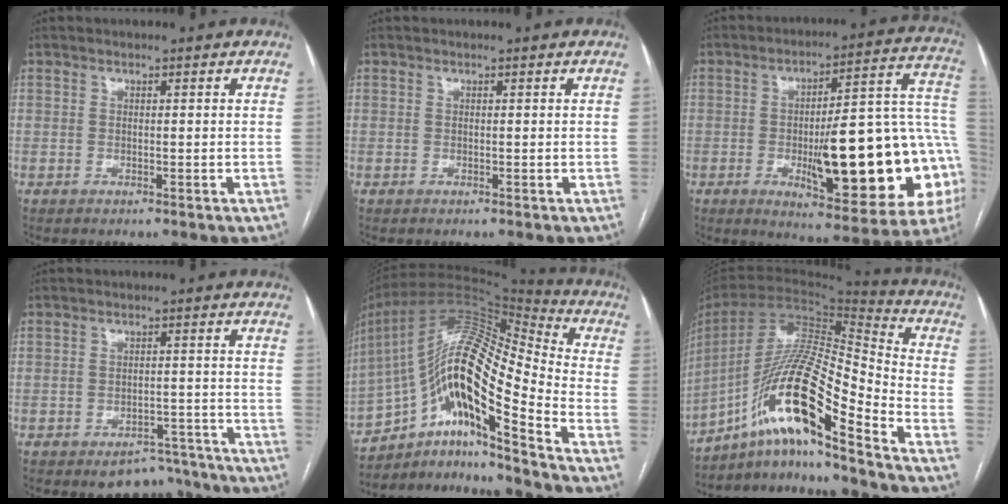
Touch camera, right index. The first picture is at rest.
{"total": 0.0}
{"total": 26.4, "force": [-5.0, 5.8, 25.3], "torque": [-0.274, 0.020, -0.056]}
{"total": 7.0, "force": [-6.2, 3.2, 0.9], "torque": [0.015, 0.020, -0.081]}
{"total": 21.8, "force": [-10.9, 3.8, 18.5], "torque": [-0.346, 0.023, -0.187]}
{"total": 19.5, "force": [-11.6, 1.7, 15.6], "torque": [-0.314, -0.004, -0.208]}